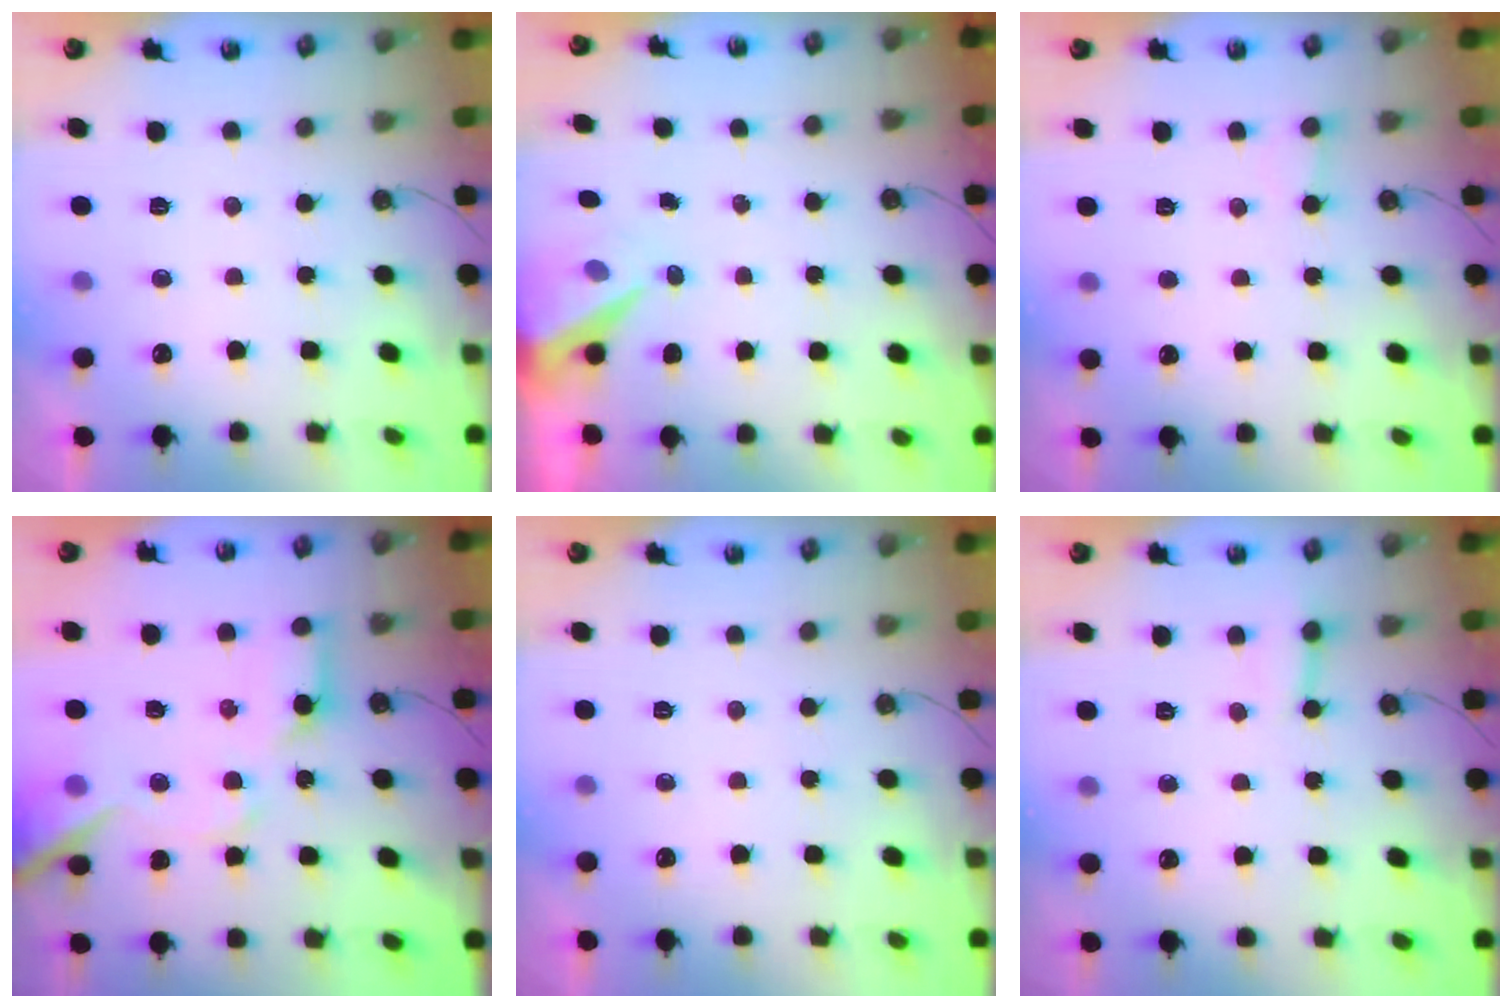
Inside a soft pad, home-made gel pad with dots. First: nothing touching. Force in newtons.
{"total": 7.5, "press": 7.5, "slide": 0.7}
{"total": 2.3, "press": 2.3, "slide": 0.2}
{"total": 14.8, "press": 14.7, "slide": 1.9}
{"total": 0.0}
{"total": 2.0, "press": 2.0, "slide": 0.1}